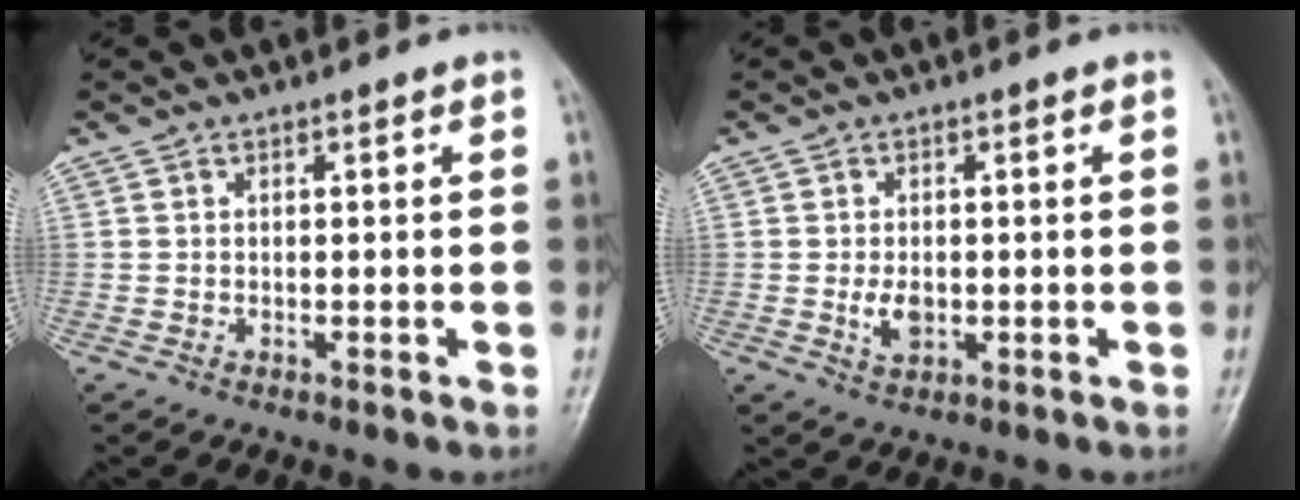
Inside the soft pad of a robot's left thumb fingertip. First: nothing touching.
{"total": 3.4, "force": [-0.4, 2.2, 2.6], "torque": [-0.043, -0.004, -0.005]}